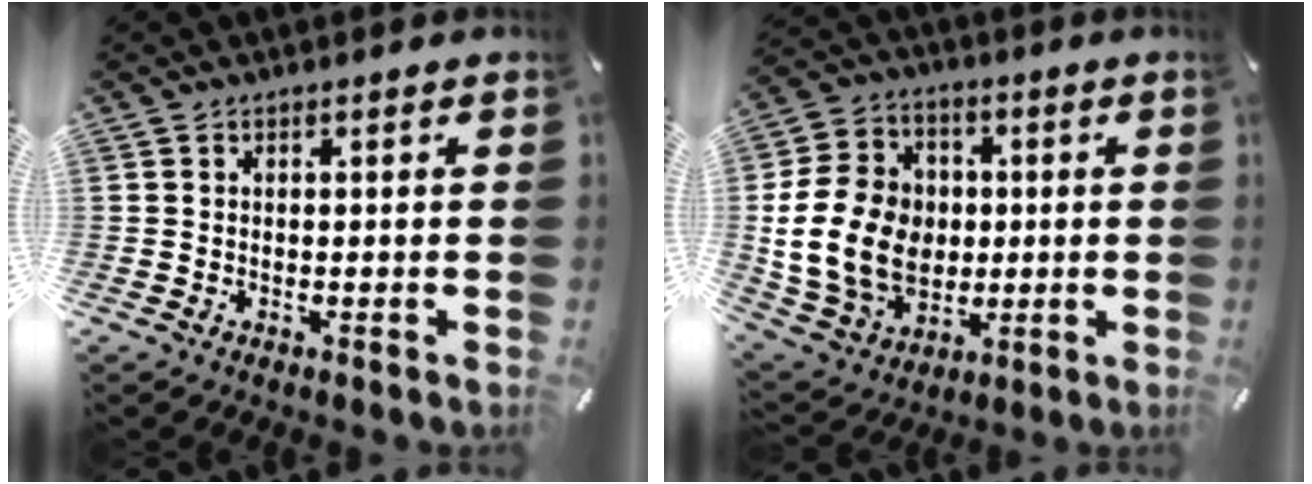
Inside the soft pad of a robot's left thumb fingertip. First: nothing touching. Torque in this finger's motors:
{"motor_torque": [1.21, 1.26, 0.69, -0.31, 0.57]}